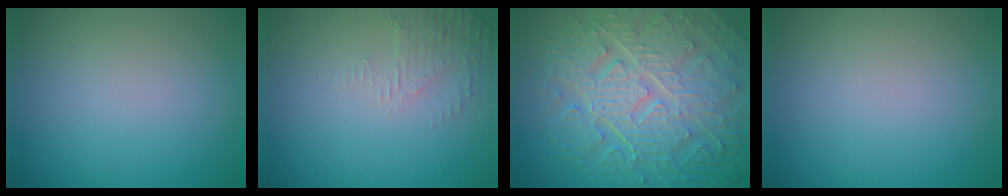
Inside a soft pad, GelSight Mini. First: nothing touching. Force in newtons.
{"total": 1.9, "press": 1.8, "slide": 0.4}
{"total": 10.3, "press": 7.0, "slide": 7.6}
{"total": 0.0}